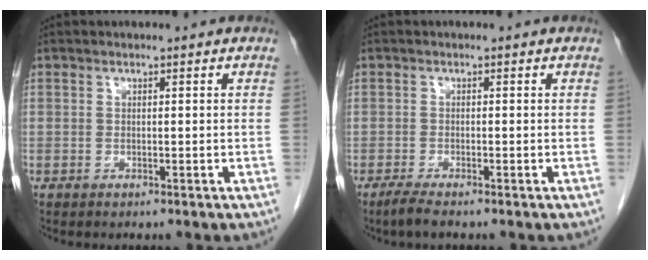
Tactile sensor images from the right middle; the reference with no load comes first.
{"total": 2.2, "force": [-1.8, 0.0, 1.3], "torque": [-0.036, -0.007, -0.036]}